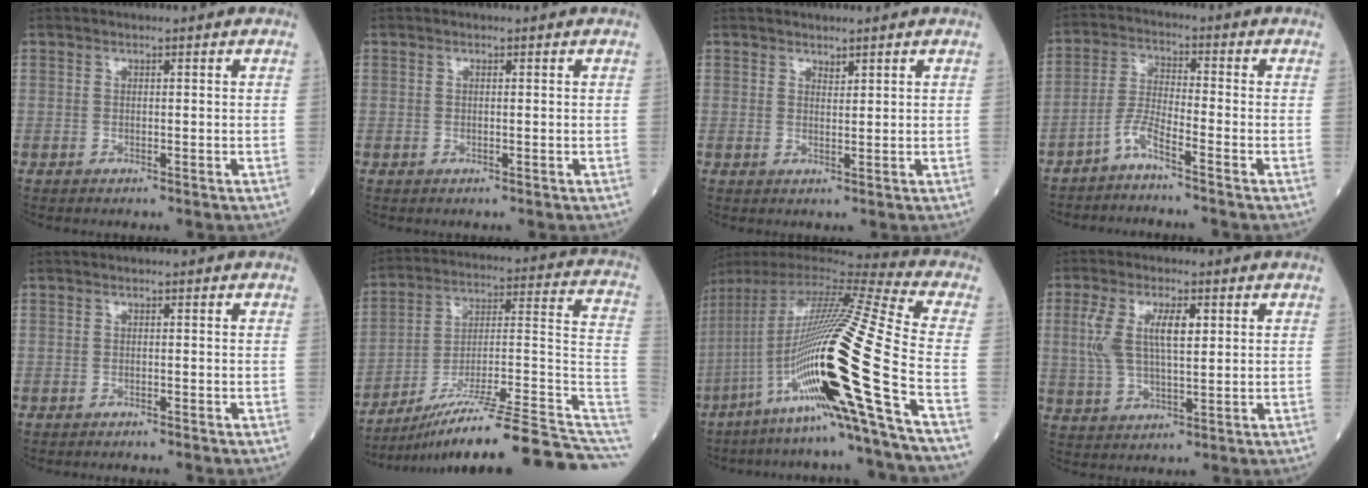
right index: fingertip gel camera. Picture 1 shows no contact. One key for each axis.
{"total": 0.0}
{"total": 1.1, "fx": 0.9, "fy": 0.7, "fz": 0.4, "tx": -0.001, "ty": -0.003, "tz": 0.013}
{"total": 4.2, "fx": -3.4, "fy": -0.1, "fz": 2.4, "tx": -0.056, "ty": -0.008, "tz": -0.073}
{"total": 1.6, "fx": -1.5, "fy": -0.1, "fz": 0.5, "tx": -0.007, "ty": 0.000, "tz": -0.018}
{"total": 25.1, "fx": -18.7, "fy": 1.0, "fz": 16.8, "tx": -0.173, "ty": 0.020, "tz": -0.289}
{"total": 26.7, "fx": -9.0, "fy": -1.4, "fz": 25.1, "tx": -0.445, "ty": -0.028, "tz": -0.170}
{"total": 7.9, "fx": 1.9, "fy": 2.6, "fz": 7.2, "tx": -0.159, "ty": 0.014, "tz": 0.041}